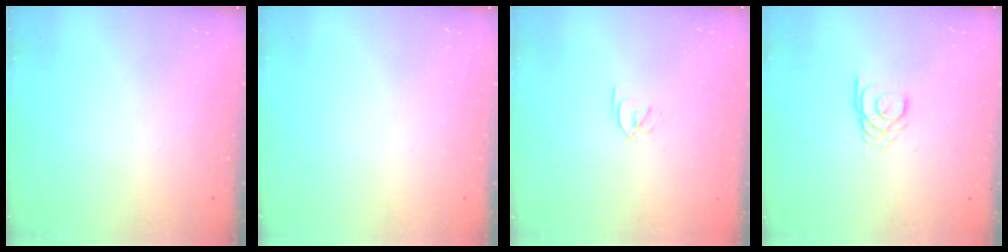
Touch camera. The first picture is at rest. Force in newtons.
{"total": 0.0}
{"total": 1.8, "press": 1.7, "slide": 0.5}
{"total": 3.0, "press": 3.0, "slide": 0.3}